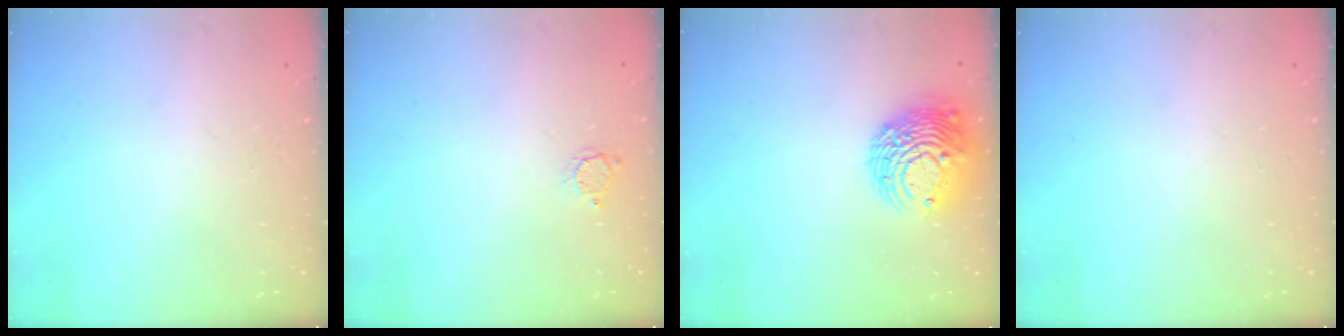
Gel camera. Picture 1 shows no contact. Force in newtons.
{"total": 2.7, "press": 2.7, "slide": 0.2}
{"total": 11.0, "press": 10.9, "slide": 1.6}
{"total": 0.0}